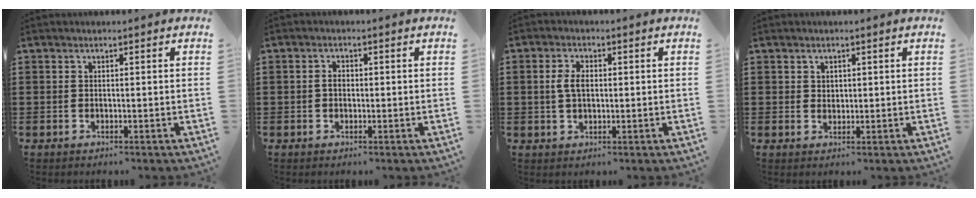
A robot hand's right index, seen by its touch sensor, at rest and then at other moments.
{"total": 1.7, "force": [-0.1, 1.1, 1.2], "torque": [-0.025, 0.006, -0.003]}
{"total": 3.7, "force": [0.4, 2.0, 3.0], "torque": [-0.070, 0.007, 0.003]}
{"total": 1.4, "force": [0.8, 1.1, 0.2], "torque": [-0.008, 0.004, 0.017]}